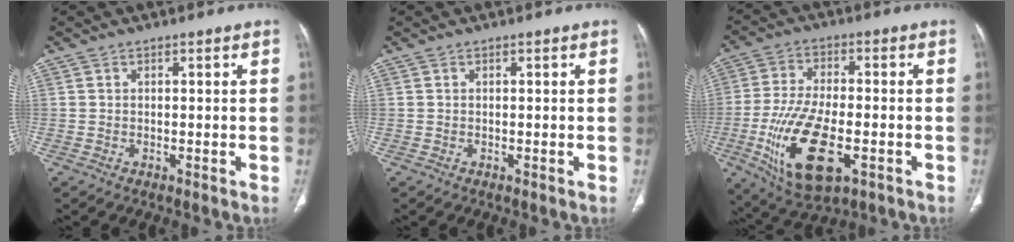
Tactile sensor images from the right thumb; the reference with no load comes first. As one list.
[{"total": 0.0}, {"total": 17.0, "force": [-5.3, 7.6, 14.2], "torque": [-0.279, 0.001, -0.082]}]